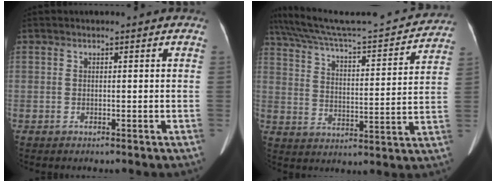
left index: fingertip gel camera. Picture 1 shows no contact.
{"total": 23.1, "force": [21.5, 1.7, 8.2], "torque": [-0.141, -0.014, 0.306]}